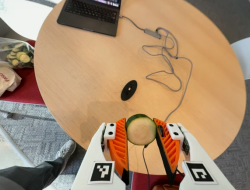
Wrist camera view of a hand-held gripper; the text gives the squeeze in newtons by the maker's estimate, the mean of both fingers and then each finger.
{"total": 11.4, "left": 11.1, "right": 11.8}